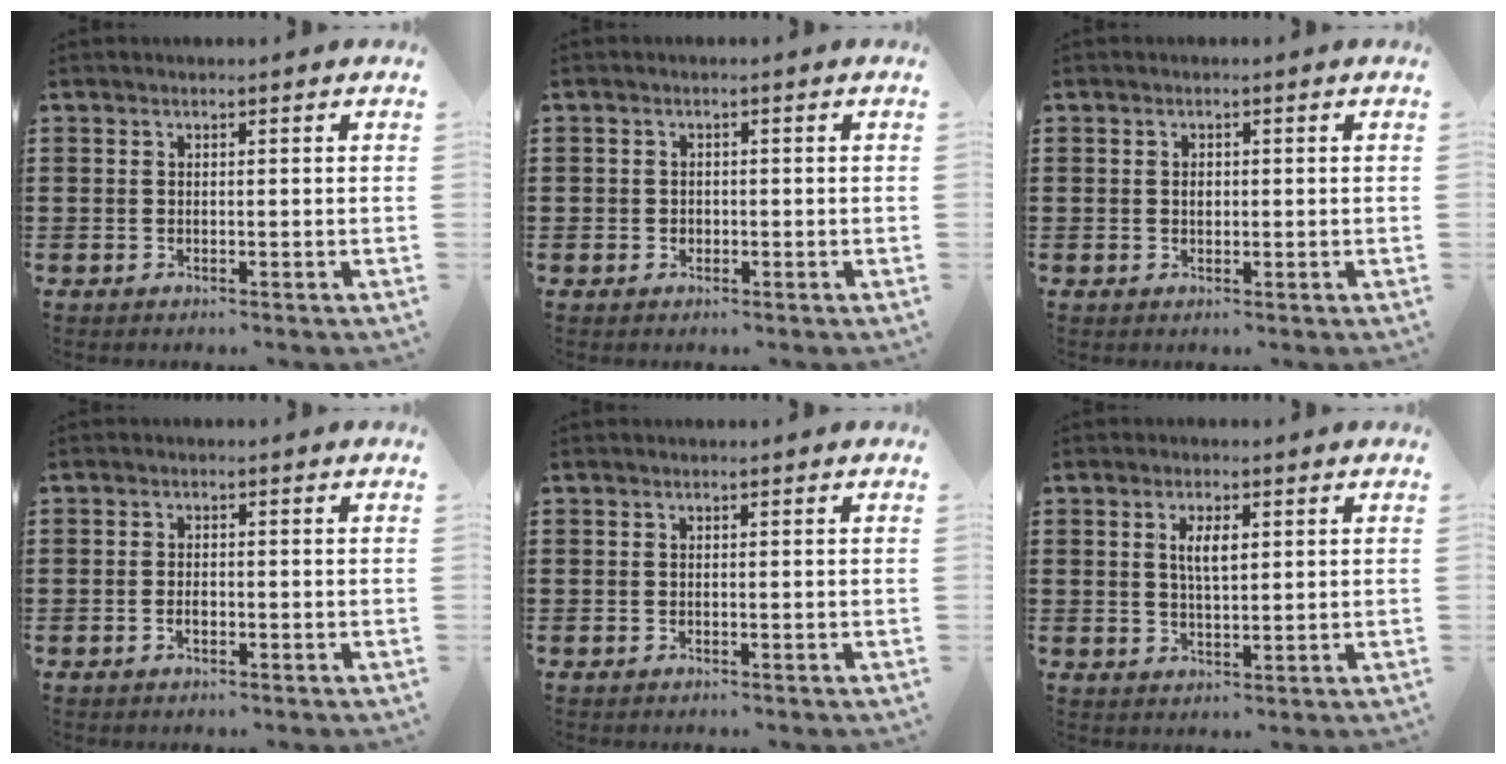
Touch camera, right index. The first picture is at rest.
{"total": 1.0, "force": [-0.3, 0.9, 0.2], "torque": [-0.007, 0.002, -0.007]}
{"total": 1.3, "force": [0.1, 0.8, 1.0], "torque": [-0.022, 0.004, 0.001]}
{"total": 1.4, "force": [-0.6, 0.5, 1.2], "torque": [-0.025, -0.004, -0.009]}
{"total": 0.0}
{"total": 3.8, "force": [1.1, 1.3, 3.5], "torque": [-0.064, 0.002, 0.015]}